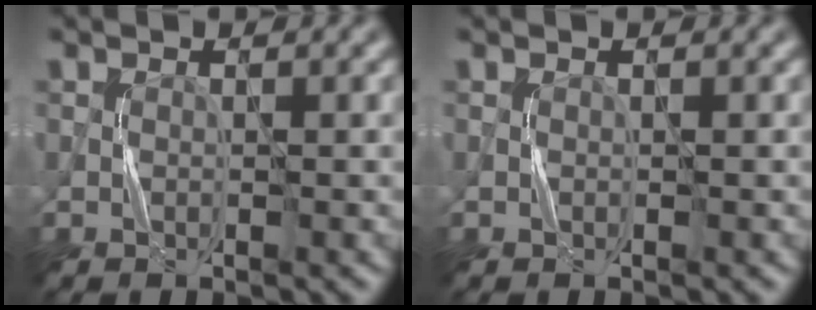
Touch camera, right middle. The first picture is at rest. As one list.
[{"total": 0.0}]